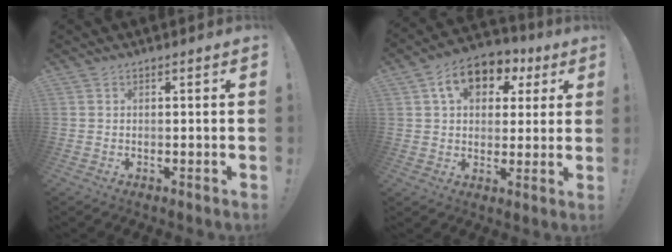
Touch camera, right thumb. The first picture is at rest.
{"total": 13.2, "force": [5.6, 9.1, 7.8], "torque": [-0.116, -0.014, 0.104]}